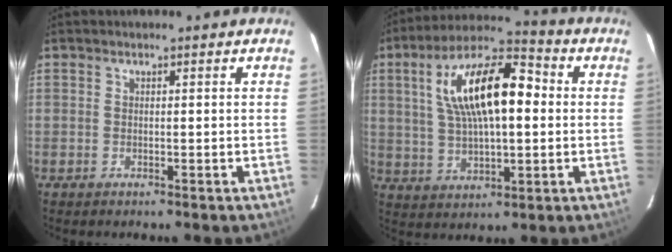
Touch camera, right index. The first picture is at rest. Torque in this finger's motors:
{"motor_torque": [1.08, 0.43, 0.88, 0.21]}